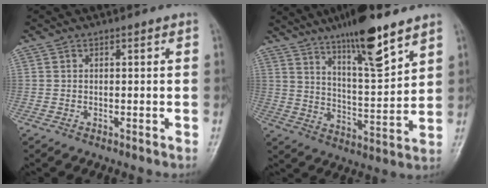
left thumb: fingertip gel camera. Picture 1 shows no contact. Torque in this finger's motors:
{"motor_torque": [2.28, 0.99, 1.38, -1.39, 0.35]}